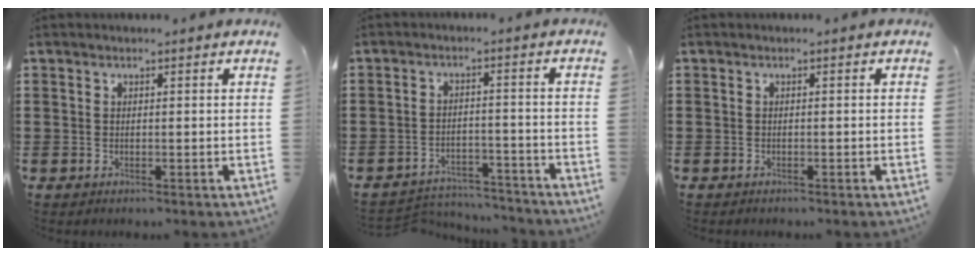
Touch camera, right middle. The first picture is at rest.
{"total": 4.0, "force": [-4.0, 0.7, 0.1], "torque": [-0.014, 0.002, -0.087]}
{"total": 0.6, "force": [-0.5, 0.2, 0.1], "torque": [-0.002, 0.001, -0.012]}